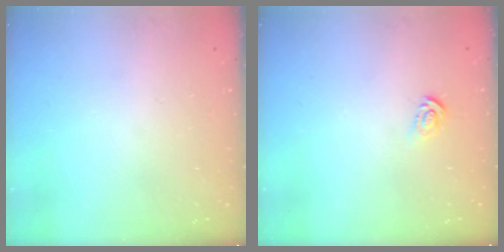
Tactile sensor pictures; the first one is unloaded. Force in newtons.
{"total": 3.0, "press": 3.0, "slide": 0.1}